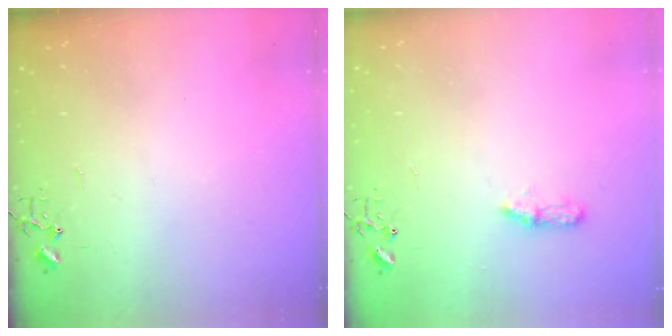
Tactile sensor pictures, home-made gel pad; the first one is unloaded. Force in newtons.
{"total": 4.9, "press": 4.8, "slide": 0.6}